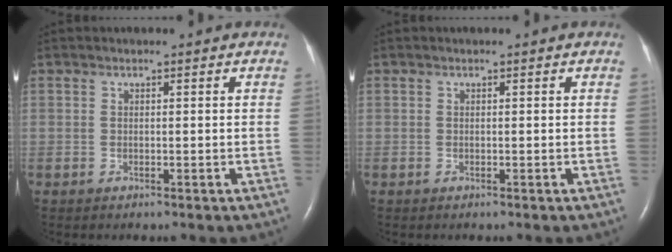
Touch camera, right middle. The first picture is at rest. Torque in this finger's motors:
{"motor_torque": [-0.02, 0.02, -0.02, -0.01]}